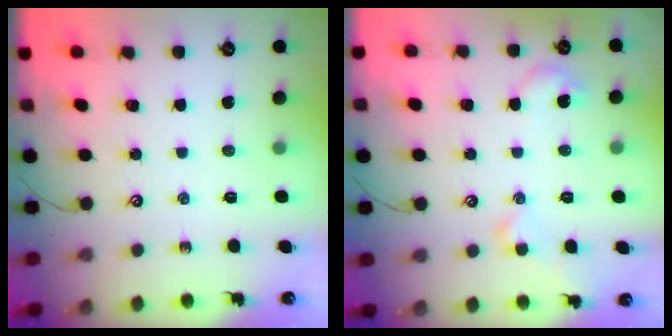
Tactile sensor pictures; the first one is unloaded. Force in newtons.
{"total": 2.7, "press": 2.7, "slide": 0.0}